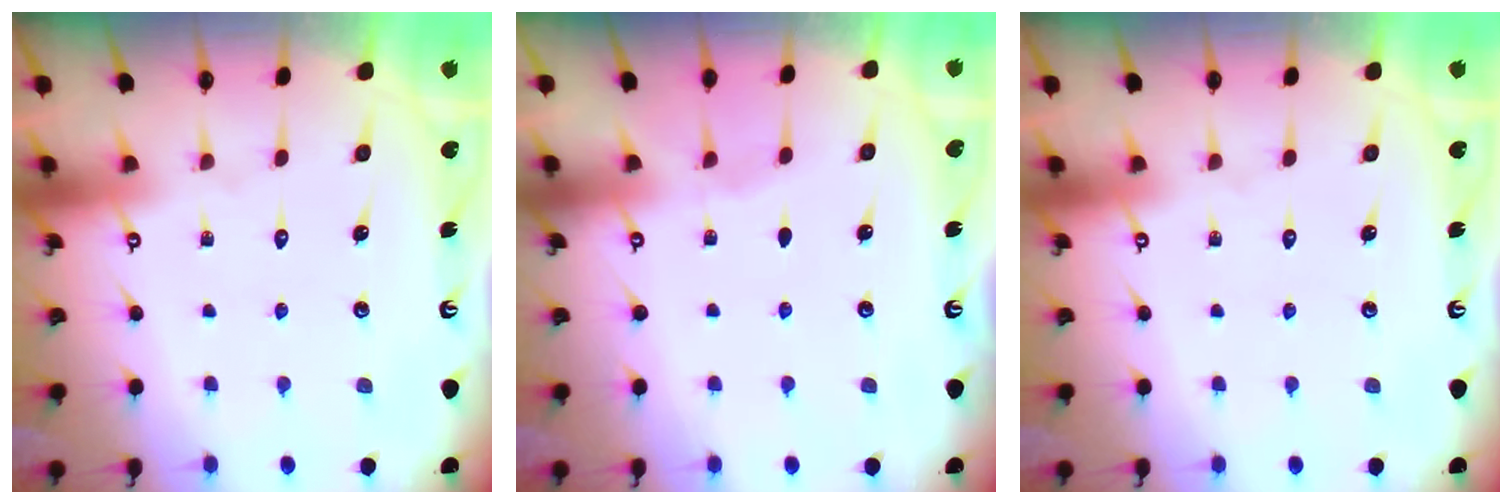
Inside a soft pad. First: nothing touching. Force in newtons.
{"total": 1.4, "press": 1.3, "slide": 0.4}
{"total": 0.0}